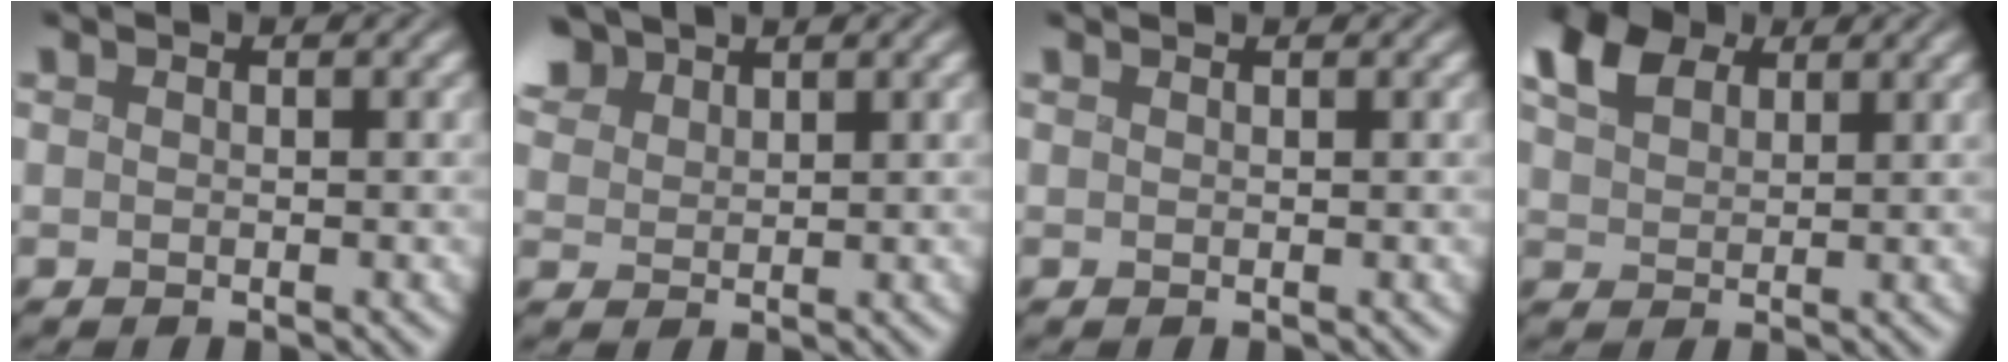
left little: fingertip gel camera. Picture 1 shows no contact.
{"total": 4.5, "force": [3.3, 2.5, 1.8], "torque": [-0.075, 0.004, 0.072]}
{"total": 0.7, "force": [0.7, -0.1, 0.0], "torque": [-0.002, 0.006, 0.017]}
{"total": 6.5, "force": [3.6, 3.9, 3.8], "torque": [-0.105, 0.023, 0.058]}